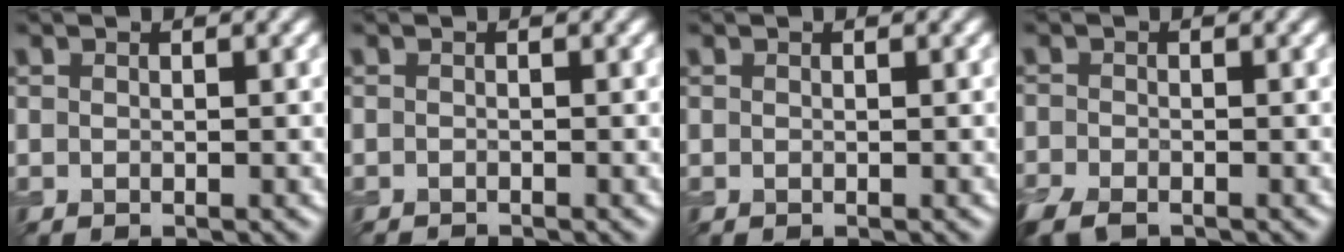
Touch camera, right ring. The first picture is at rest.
{"total": 1.1, "force": [-1.1, 0.1, 0.1], "torque": [0.001, -0.006, -0.020]}
{"total": 0.0}
{"total": 4.1, "force": [-3.0, 1.9, 2.0], "torque": [-0.043, -0.013, -0.063]}